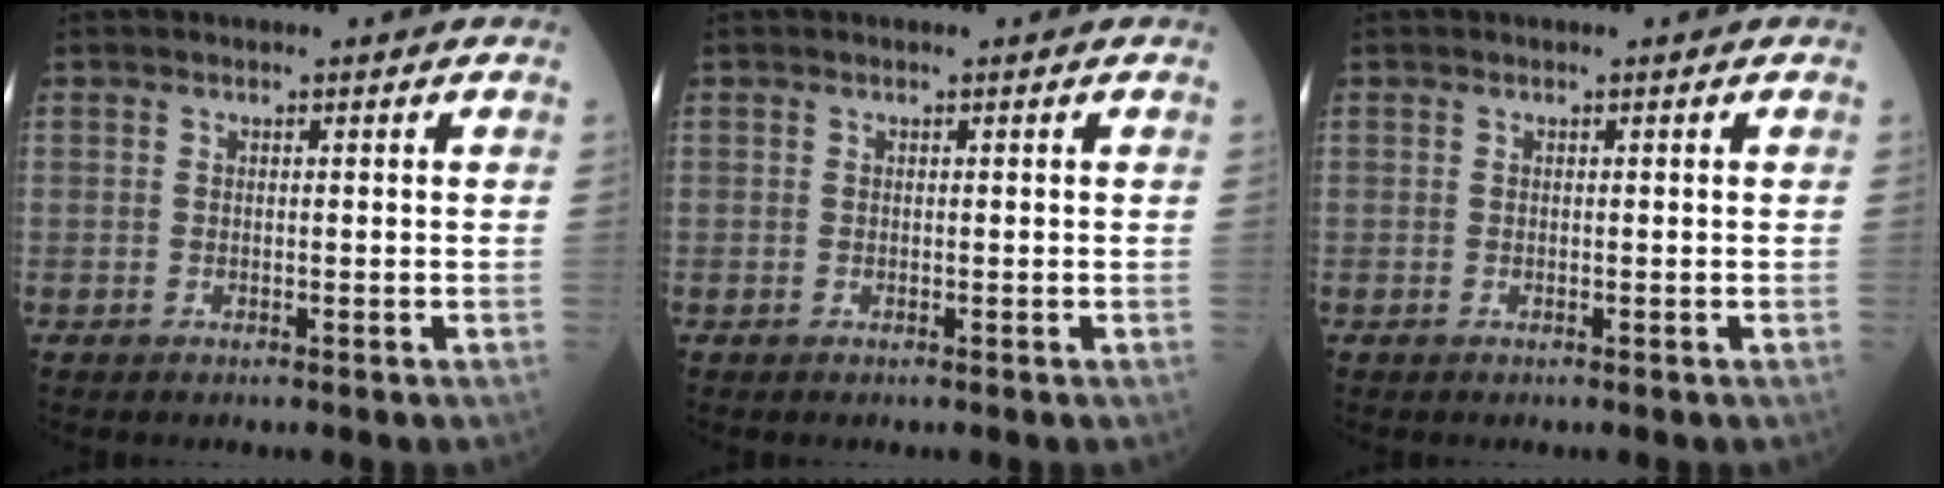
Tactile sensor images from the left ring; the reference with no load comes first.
{"total": 0.0}
{"total": 0.0}